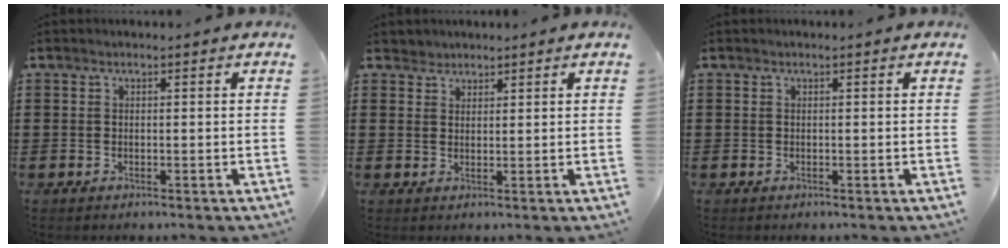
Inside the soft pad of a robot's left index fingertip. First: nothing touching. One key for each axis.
{"total": 1.7, "fx": 1.5, "fy": 0.8, "fz": -0.2, "tx": -0.001, "ty": 0.003, "tz": 0.032}
{"total": 0.0}